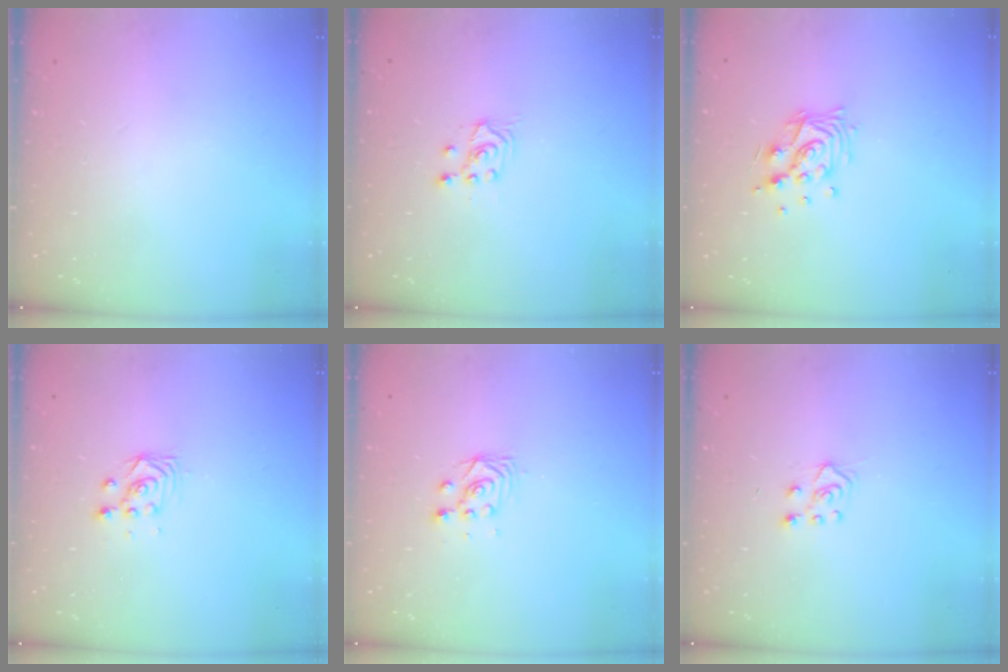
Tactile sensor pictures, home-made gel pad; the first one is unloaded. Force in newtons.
{"total": 2.5, "press": 2.4, "slide": 0.7}
{"total": 10.9, "press": 10.8, "slide": 0.9}
{"total": 2.9, "press": 2.9, "slide": 0.4}
{"total": 2.8, "press": 2.5, "slide": 1.3}
{"total": 6.1, "press": 6.1, "slide": 0.5}